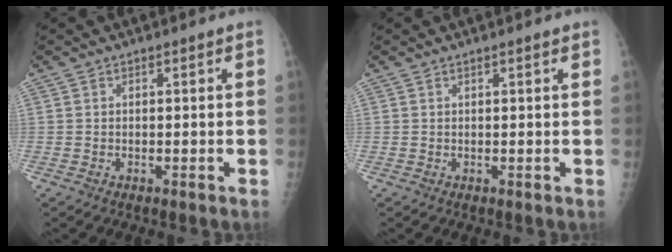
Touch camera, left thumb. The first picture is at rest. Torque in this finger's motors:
{"motor_torque": [-0.22, -0.07, -0.16, -0.02, -0.05]}